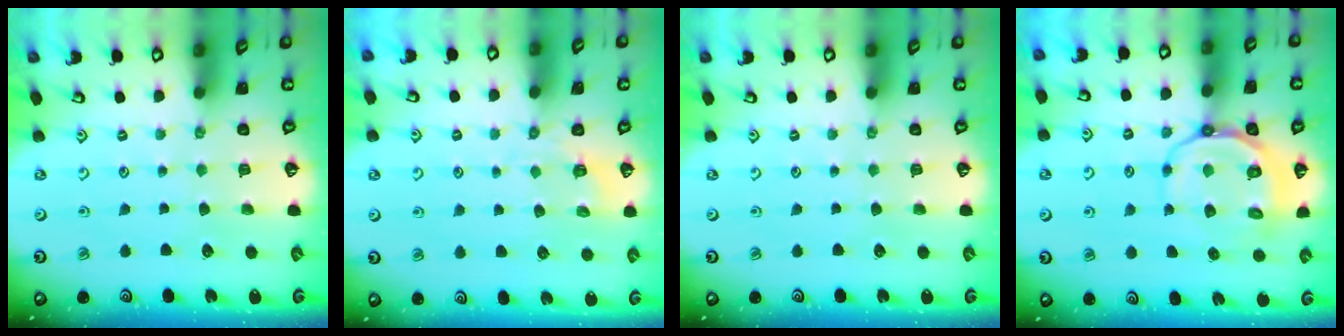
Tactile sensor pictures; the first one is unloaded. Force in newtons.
{"total": 2.3, "press": 1.5, "slide": 1.7}
{"total": 0.0}
{"total": 10.5, "press": 10.2, "slide": 2.4}